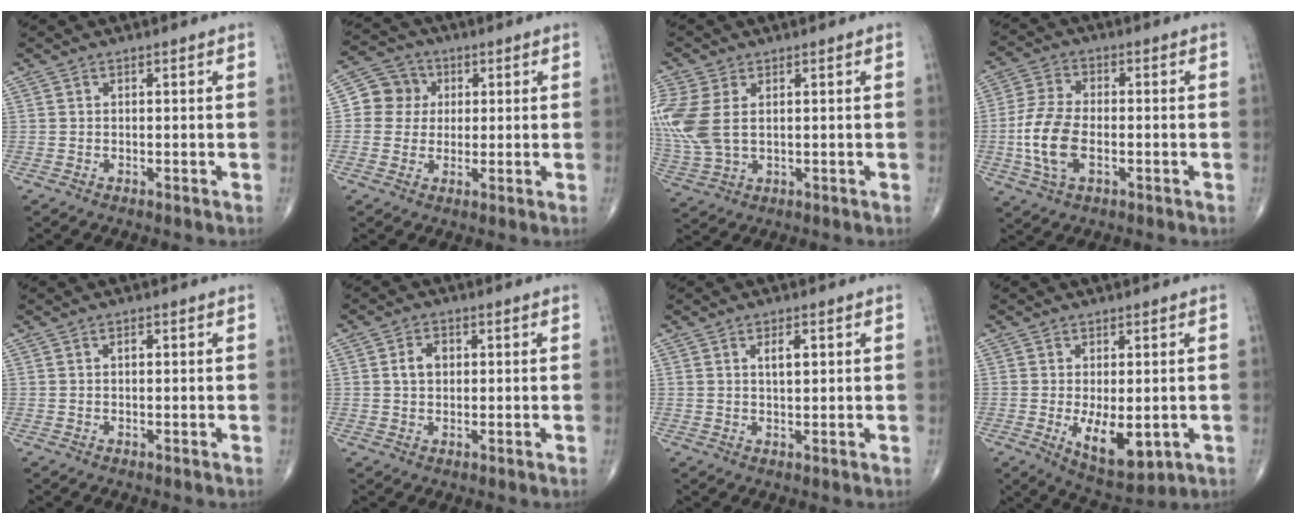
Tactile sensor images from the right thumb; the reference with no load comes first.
{"total": 6.7, "force": [0.9, 6.5, 1.7], "torque": [0.005, 0.009, 0.005]}
{"total": 12.8, "force": [2.2, 8.2, 9.7], "torque": [-0.262, -0.001, 0.054]}
{"total": 10.3, "force": [-2.1, 5.6, 8.4], "torque": [-0.177, 0.008, -0.044]}
{"total": 0.9, "force": [0.2, 0.4, 0.7], "torque": [-0.012, 0.000, 0.003]}
{"total": 3.8, "force": [0.7, 2.7, 2.5], "torque": [-0.040, 0.006, 0.009]}
{"total": 2.9, "force": [1.0, 1.1, 2.4], "torque": [-0.037, -0.005, 0.016]}
{"total": 9.0, "force": [-1.7, 4.3, 7.8], "torque": [-0.105, -0.018, -0.011]}